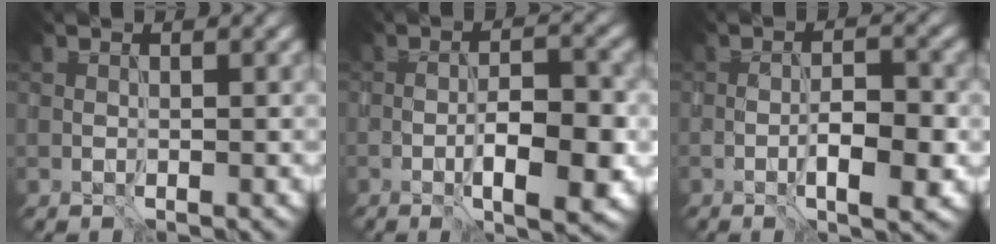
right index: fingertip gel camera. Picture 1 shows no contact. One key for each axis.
{"total": 6.1, "fx": -1.8, "fy": 1.9, "fz": 5.5, "tx": -0.084, "ty": -0.002, "tz": -0.025}
{"total": 4.2, "fx": -1.2, "fy": 1.3, "fz": 3.8, "tx": -0.062, "ty": -0.001, "tz": -0.018}